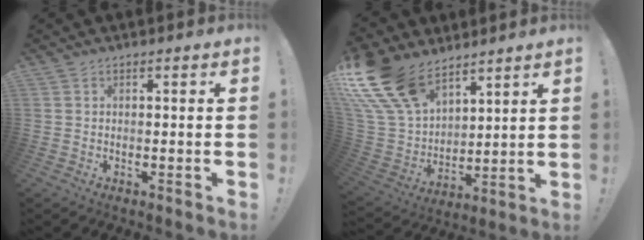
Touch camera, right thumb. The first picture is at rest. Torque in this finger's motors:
{"motor_torque": [1.60, 3.06, 0.48, 0.10, 0.33]}